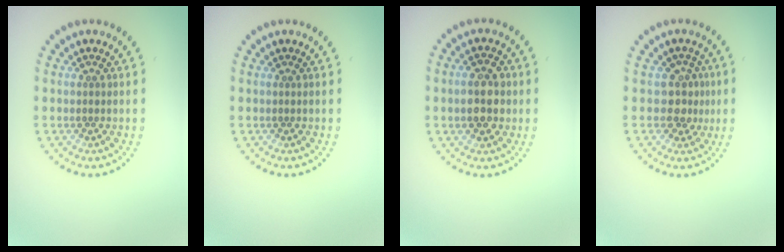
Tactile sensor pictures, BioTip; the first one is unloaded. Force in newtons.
{"total": 0.0}
{"total": 3.9, "press": 3.9, "slide": 0.2}
{"total": 2.3, "press": 1.9, "slide": 1.3}